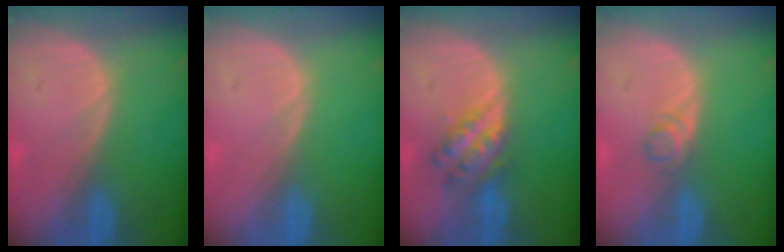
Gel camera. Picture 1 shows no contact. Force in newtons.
{"total": 0.0}
{"total": 6.0, "press": 5.2, "slide": 3.1}
{"total": 1.9, "press": 1.8, "slide": 0.2}